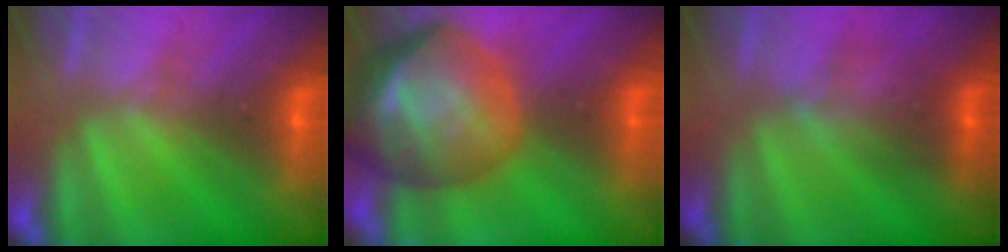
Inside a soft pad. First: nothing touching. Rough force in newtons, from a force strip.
{"total": 6.7}
{"total": 2.4}